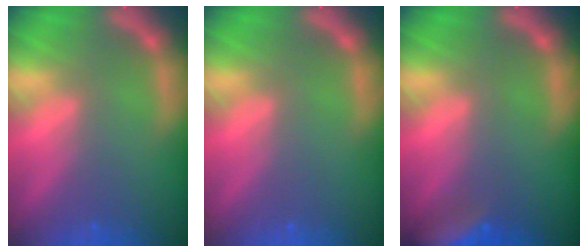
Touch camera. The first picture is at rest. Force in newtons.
{"total": 0.0}
{"total": 7.0}